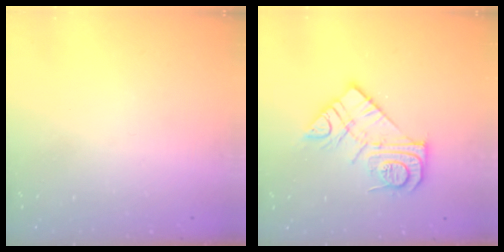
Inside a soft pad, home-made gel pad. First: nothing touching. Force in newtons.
{"total": 13.4, "press": 13.4, "slide": 1.1}